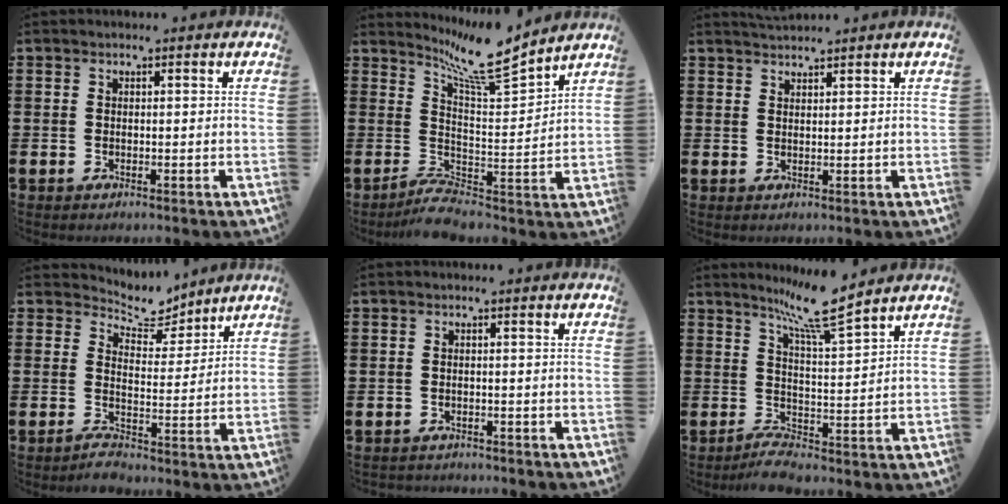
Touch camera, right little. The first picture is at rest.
{"total": 8.4, "force": [5.2, 2.1, 6.2], "torque": [-0.109, -0.044, 0.085]}
{"total": 1.7, "force": [1.7, 0.0, 0.1], "torque": [-0.004, 0.000, 0.032]}
{"total": 6.1, "force": [4.6, 3.2, 2.5], "torque": [-0.040, -0.040, 0.076]}
{"total": 0.8, "force": [-0.8, 0.1, -0.1], "torque": [0.001, 0.000, -0.017]}
{"total": 7.4, "force": [5.1, 0.3, 5.4], "torque": [-0.103, -0.032, 0.082]}